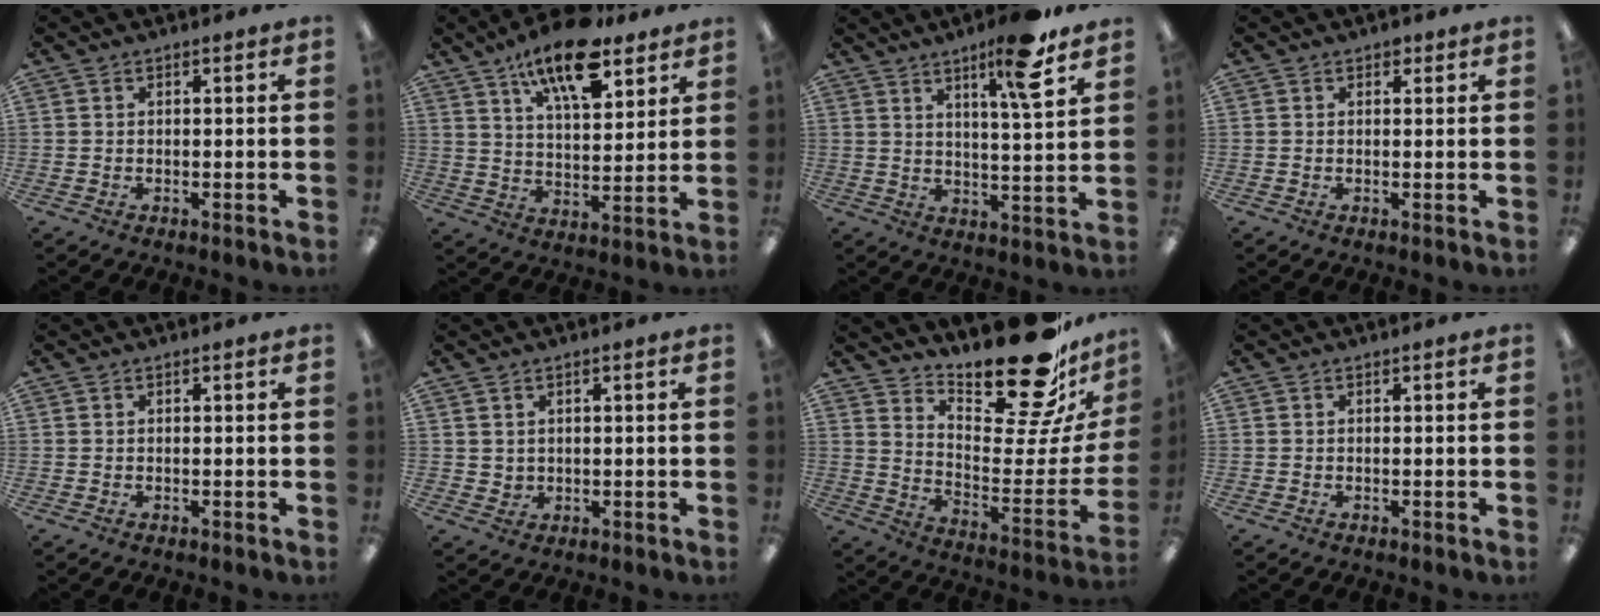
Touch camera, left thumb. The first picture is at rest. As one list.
[{"total": 16.0, "force": [11.1, 6.3, 9.7], "torque": [-0.156, -0.051, 0.186]}, {"total": 12.0, "force": [8.1, 1.3, 8.8], "torque": [-0.133, -0.043, 0.124]}, {"total": 1.3, "force": [0.9, 0.8, 0.6], "torque": [0.004, -0.005, 0.012]}, {"total": 0.0}, {"total": 2.1, "force": [1.4, 1.5, 0.3], "torque": [-0.008, -0.002, 0.025]}, {"total": 24.2, "force": [20.0, 6.0, 12.3], "torque": [-0.159, -0.153, 0.325]}, {"total": 0.0}]